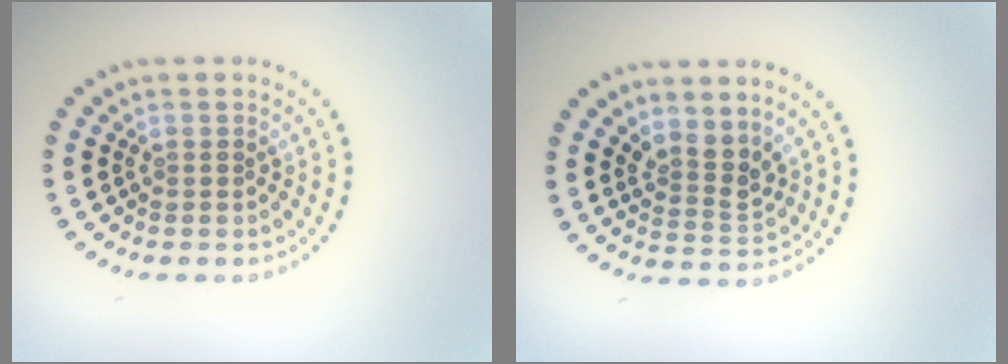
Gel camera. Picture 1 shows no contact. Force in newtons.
{"total": 2.5, "press": 1.9, "slide": 1.6}